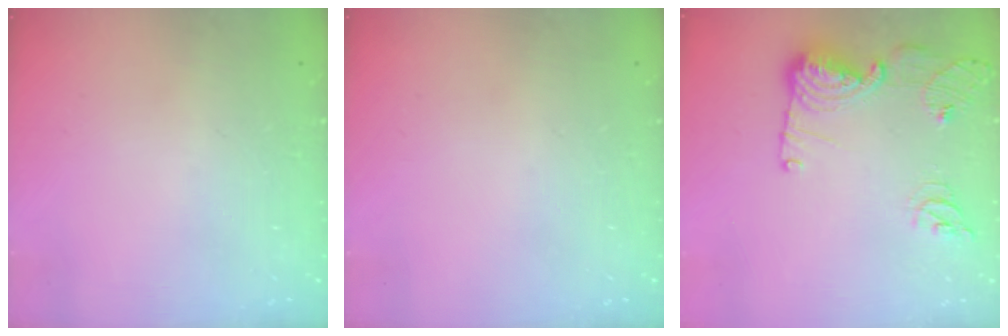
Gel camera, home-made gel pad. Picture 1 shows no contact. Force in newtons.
{"total": 0.0}
{"total": 15.2, "press": 14.9, "slide": 2.8}